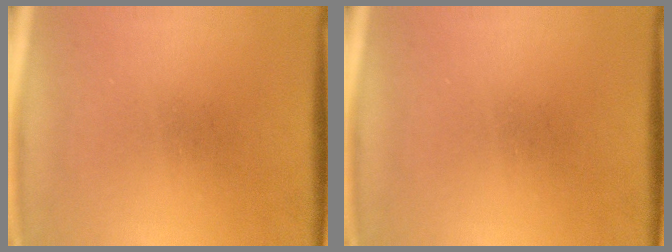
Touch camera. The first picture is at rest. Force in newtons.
{"total": 0.0}